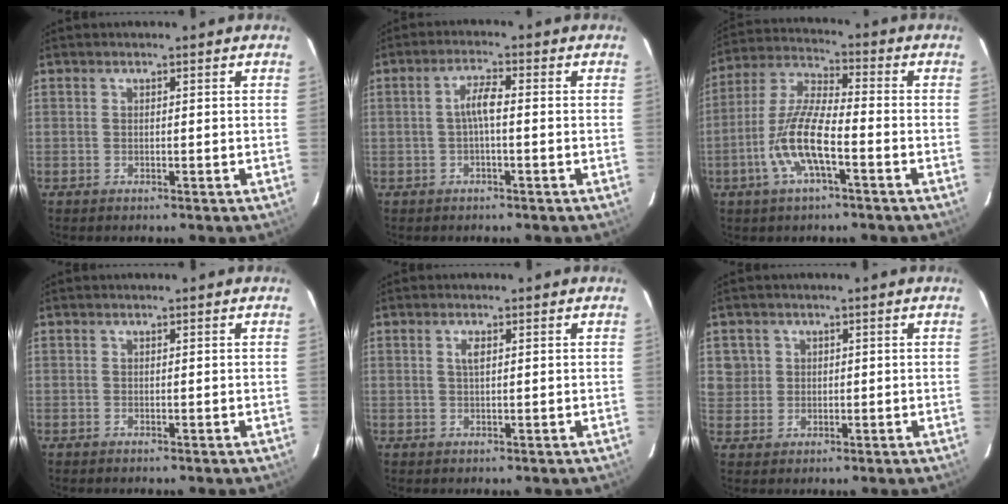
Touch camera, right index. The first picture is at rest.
{"total": 3.2, "force": [-0.5, 0.5, 3.2], "torque": [-0.061, 0.009, -0.007]}
{"total": 11.4, "force": [-4.4, 2.8, 10.2], "torque": [-0.219, -0.002, -0.087]}
{"total": 0.0}
{"total": 1.5, "force": [0.5, 0.5, 1.3], "torque": [-0.025, 0.002, 0.009]}
{"total": 4.3, "force": [0.9, 4.2, 0.6], "torque": [0.004, 0.020, 0.020]}